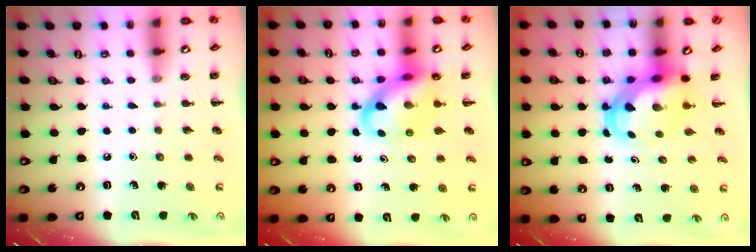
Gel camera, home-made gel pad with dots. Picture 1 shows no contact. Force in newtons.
{"total": 12.5, "press": 11.9, "slide": 3.5}
{"total": 5.7, "press": 5.6, "slide": 1.3}